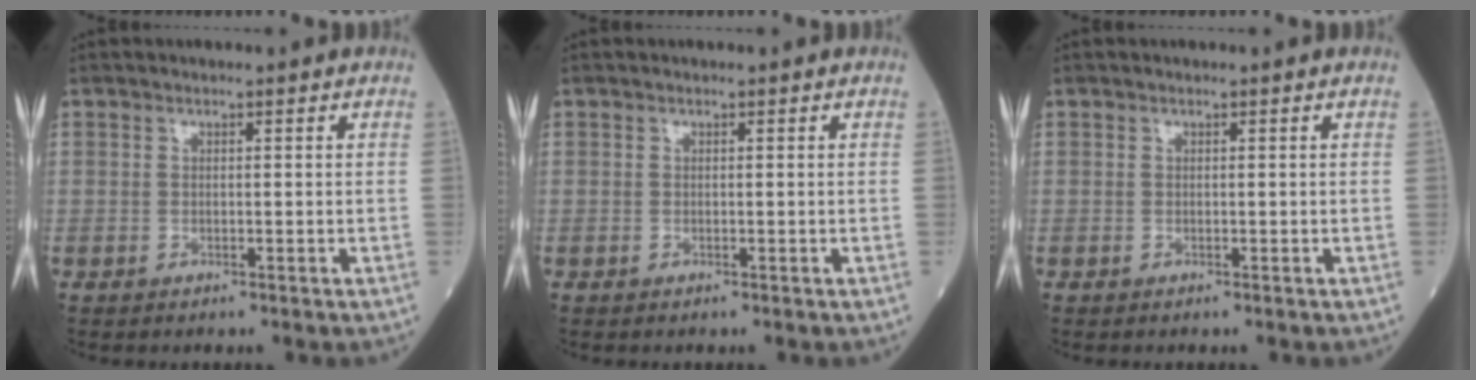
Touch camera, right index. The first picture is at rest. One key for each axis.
{"total": 0.0}
{"total": 0.0}